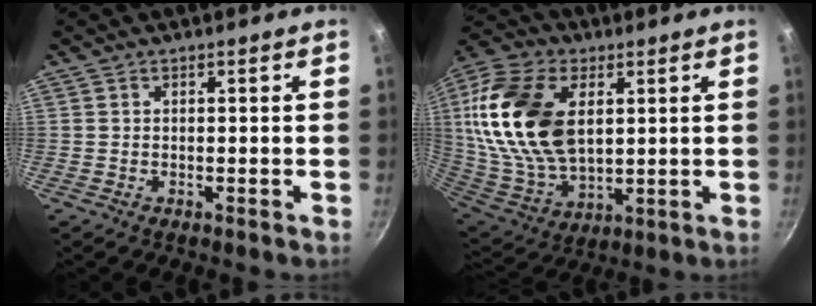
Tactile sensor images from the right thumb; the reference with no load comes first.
{"total": 23.4, "force": [5.5, 14.4, 17.7], "torque": [-0.338, -0.016, 0.106]}